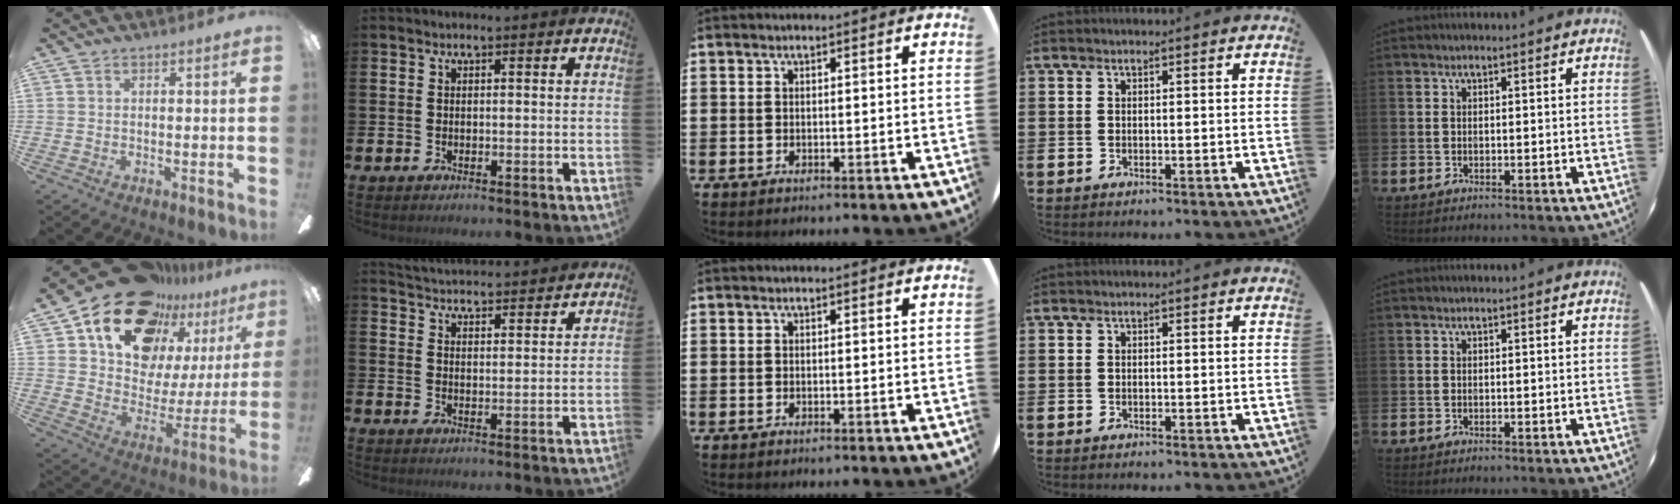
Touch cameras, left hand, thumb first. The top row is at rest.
{"thumb": {"total": 20.4, "force": [14.9, 11.7, 7.6], "torque": [-0.144, -0.104, 0.279]}, "index": {"total": 4.7, "force": [4.7, 0.1, -0.3], "torque": [-0.007, -0.040, 0.081]}}